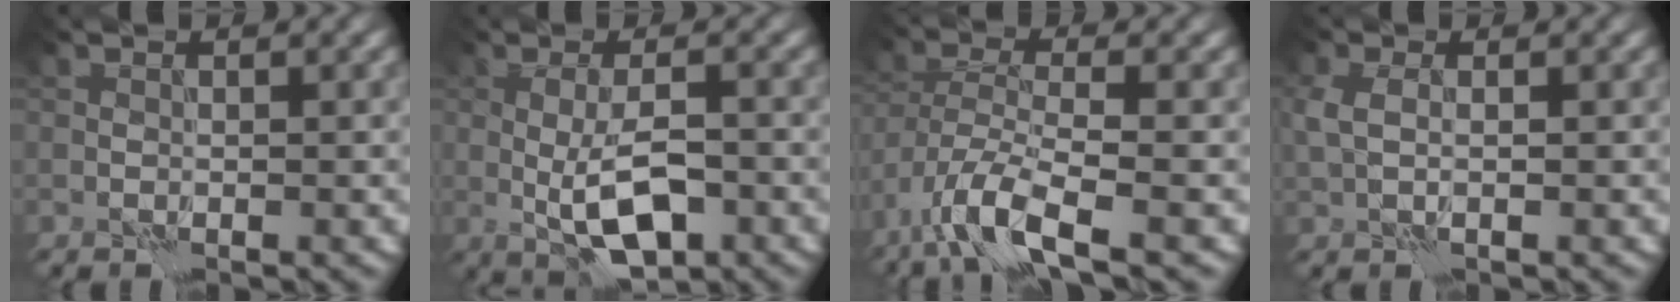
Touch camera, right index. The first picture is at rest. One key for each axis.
{"total": 5.2, "fx": -1.5, "fy": 1.7, "fz": 4.7, "tx": -0.088, "ty": -0.003, "tz": -0.025}
{"total": 6.3, "fx": -3.8, "fy": 1.9, "fz": 4.6, "tx": -0.094, "ty": -0.006, "tz": -0.083}
{"total": 2.0, "fx": 0.4, "fy": 1.2, "fz": 1.6, "tx": -0.037, "ty": 0.004, "tz": 0.006}